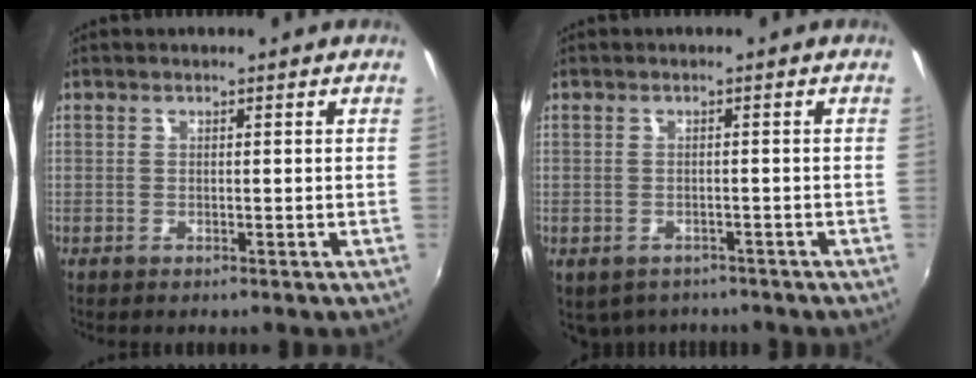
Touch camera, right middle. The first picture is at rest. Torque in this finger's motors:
{"motor_torque": [1.03, -1.12, 0.15, 0.08]}